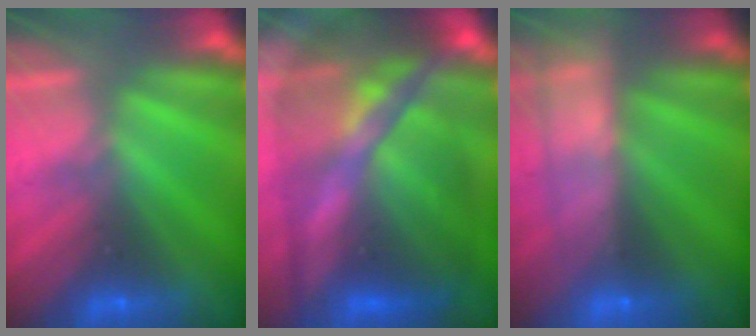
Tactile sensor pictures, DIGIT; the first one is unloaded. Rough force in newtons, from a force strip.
{"total": 11.0}
{"total": 5.8}